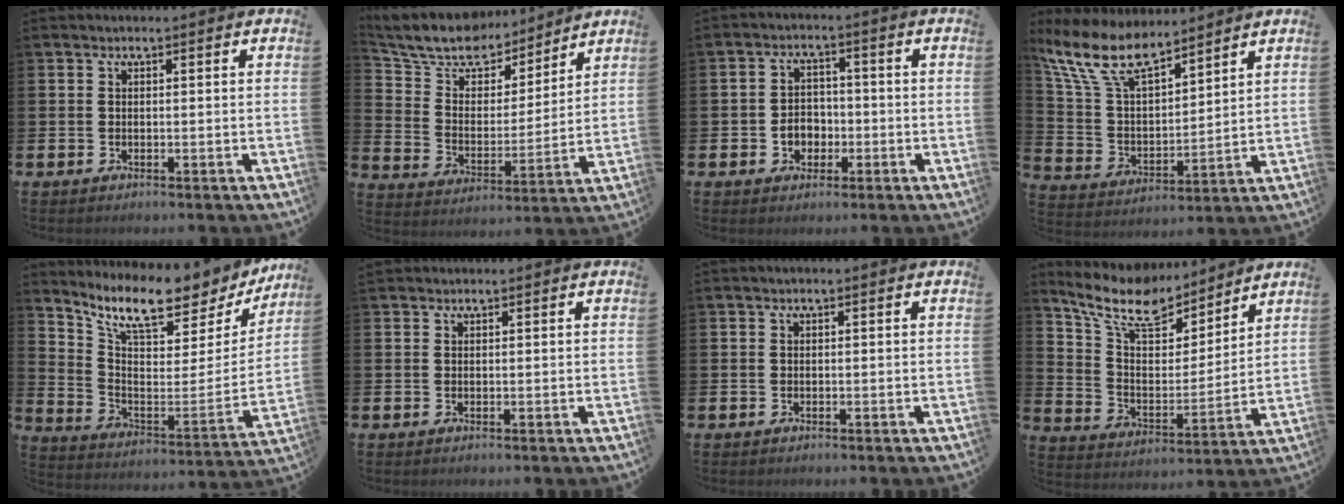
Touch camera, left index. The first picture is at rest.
{"total": 9.4, "force": [8.4, 3.9, 1.5], "torque": [-0.083, -0.058, 0.152]}
{"total": 3.4, "force": [-1.3, 2.9, 1.3], "torque": [-0.025, 0.001, -0.030]}
{"total": 10.2, "force": [8.4, 3.4, 4.6], "torque": [-0.133, -0.036, 0.155]}
{"total": 9.9, "force": [8.6, 2.3, 4.3], "torque": [-0.110, -0.067, 0.143]}
{"total": 0.8, "force": [0.7, 0.2, -0.1], "torque": [0.014, -0.003, 0.011]}
{"total": 0.0}
{"total": 11.1, "force": [9.6, 4.1, 3.8], "torque": [-0.117, -0.062, 0.167]}